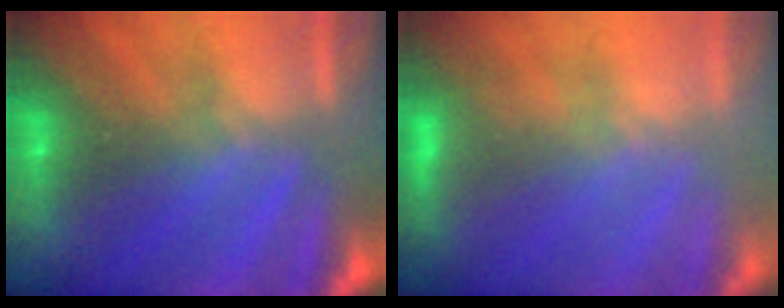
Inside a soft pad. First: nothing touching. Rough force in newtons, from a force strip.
{"total": 2.4}